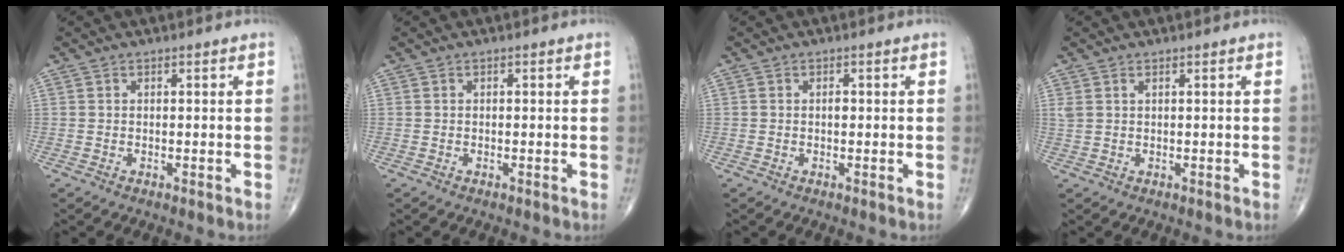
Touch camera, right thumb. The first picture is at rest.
{"total": 0.0}
{"total": 0.8, "force": [-0.1, 0.5, 0.6], "torque": [-0.008, 0.001, -0.003]}
{"total": 1.4, "force": [0.7, 0.6, 1.0], "torque": [-0.026, 0.011, 0.023]}